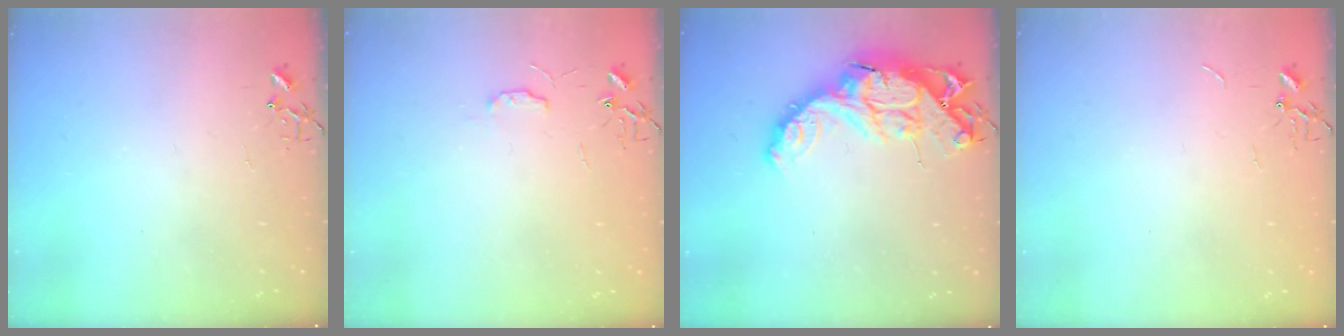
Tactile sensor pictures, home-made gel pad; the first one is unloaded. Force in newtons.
{"total": 4.9, "press": 4.9, "slide": 0.7}
{"total": 18.0, "press": 18.0, "slide": 1.3}
{"total": 0.7, "press": 0.7, "slide": 0.1}